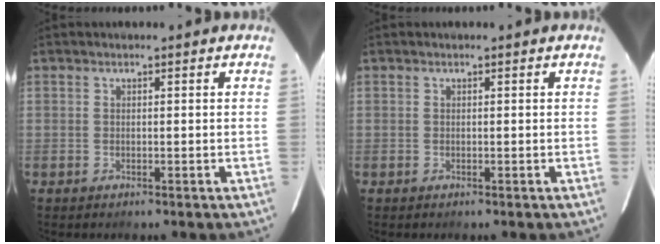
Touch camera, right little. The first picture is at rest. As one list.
[{"total": 0.0}]